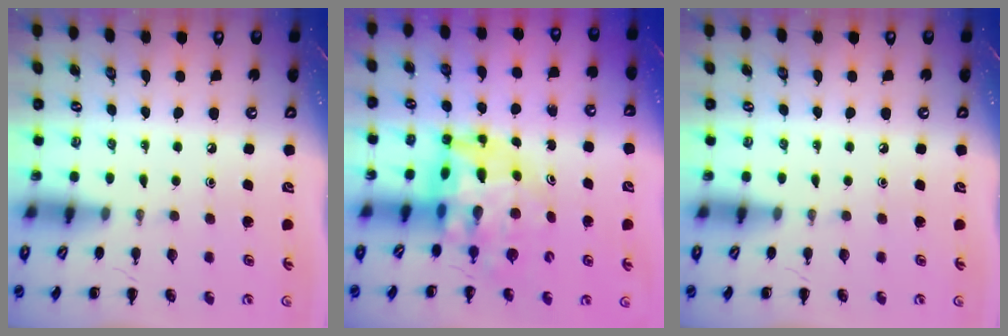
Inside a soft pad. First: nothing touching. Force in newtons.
{"total": 10.7, "press": 10.2, "slide": 3.2}
{"total": 0.0}